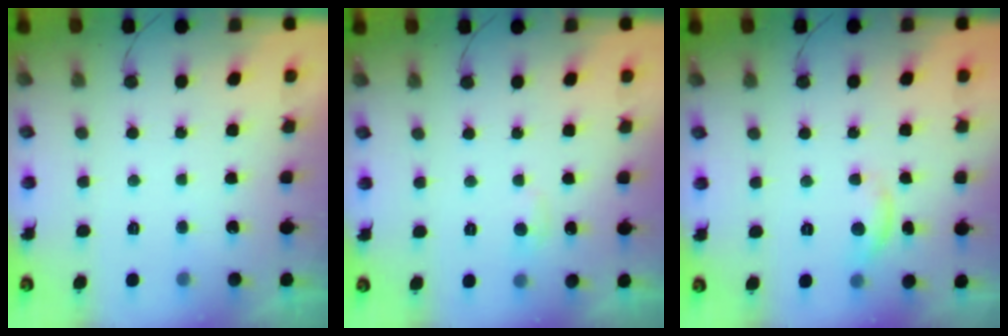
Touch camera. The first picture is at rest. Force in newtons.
{"total": 5.1, "press": 5.0, "slide": 0.6}
{"total": 6.7, "press": 6.7, "slide": 0.4}